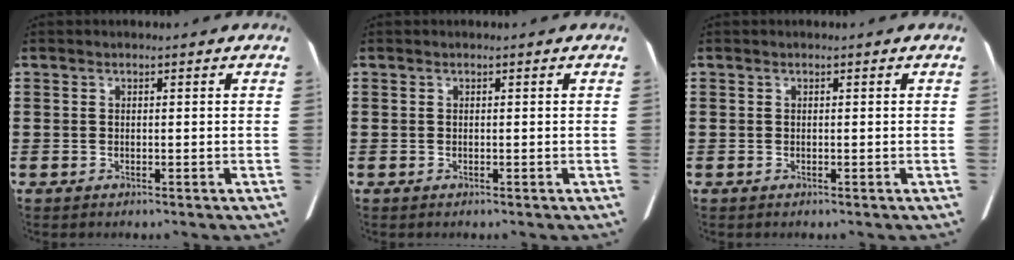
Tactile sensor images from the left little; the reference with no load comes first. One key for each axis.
{"total": 0.0}
{"total": 0.0}